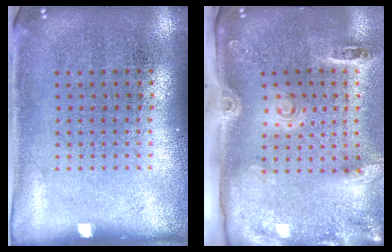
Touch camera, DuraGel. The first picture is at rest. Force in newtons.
{"total": 2.9, "press": 2.0, "slide": 2.1}